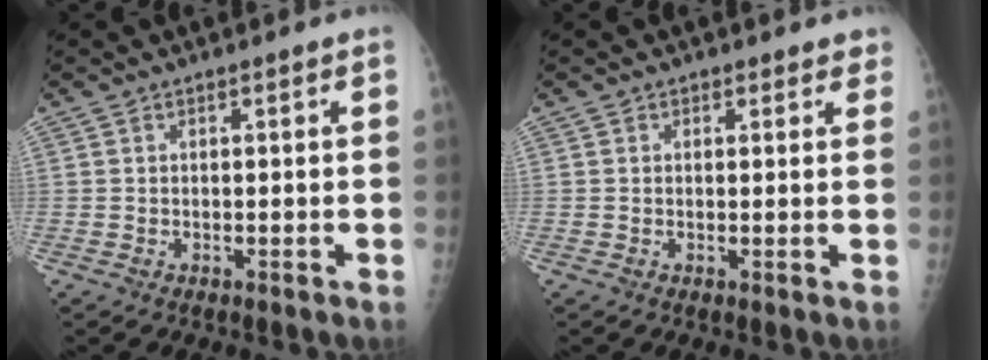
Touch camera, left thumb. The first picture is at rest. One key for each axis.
{"total": 1.7, "fx": 1.2, "fy": 1.2, "fz": 0.2, "tx": 0.022, "ty": -0.004, "tz": 0.007}